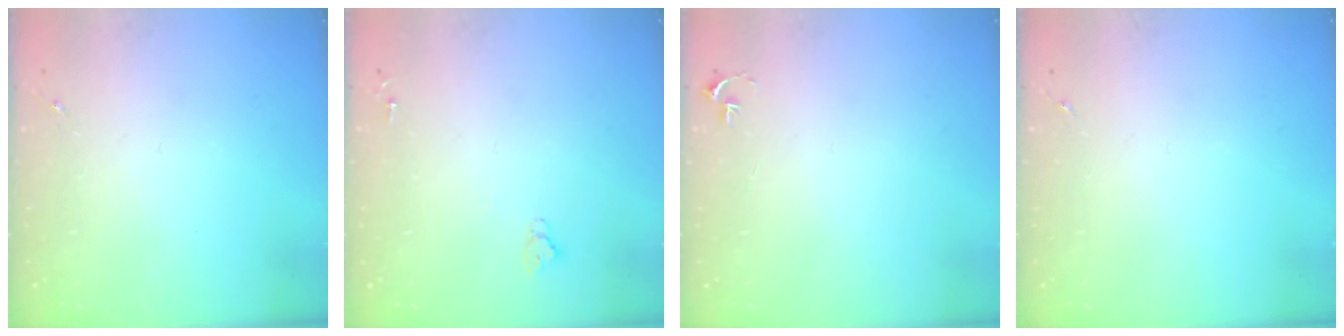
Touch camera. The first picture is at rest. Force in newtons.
{"total": 2.6, "press": 2.5, "slide": 0.3}
{"total": 2.7, "press": 2.7, "slide": 0.3}
{"total": 0.0}